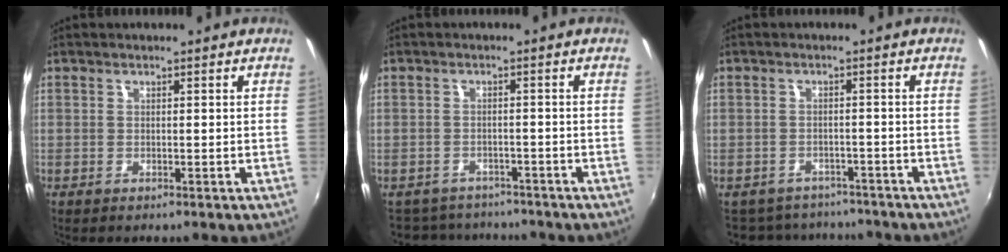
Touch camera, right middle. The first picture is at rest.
{"total": 7.5, "force": [-6.3, 3.9, 1.0], "torque": [-0.033, 0.021, -0.093]}
{"total": 8.8, "force": [-7.4, 4.7, 1.5], "torque": [-0.042, 0.024, -0.100]}